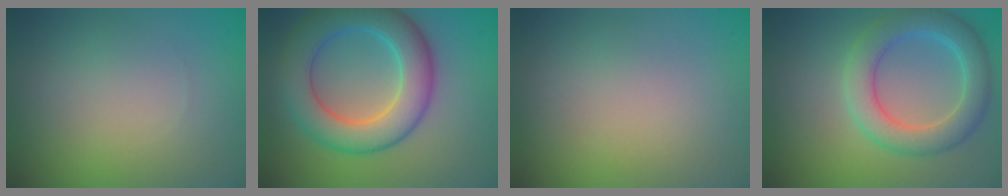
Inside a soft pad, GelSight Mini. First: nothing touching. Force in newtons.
{"total": 8.3, "press": 8.3, "slide": 0.2}
{"total": 0.0}
{"total": 5.2, "press": 5.2, "slide": 0.3}